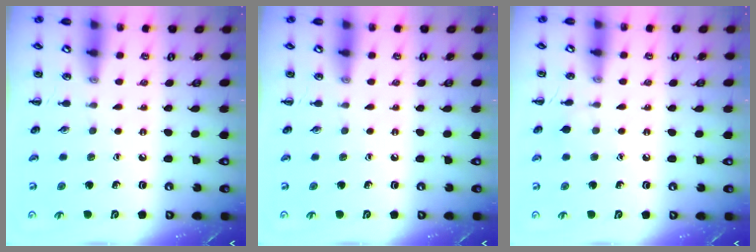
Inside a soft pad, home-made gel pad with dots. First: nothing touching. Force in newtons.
{"total": 0.0}
{"total": 3.9, "press": 3.8, "slide": 0.9}